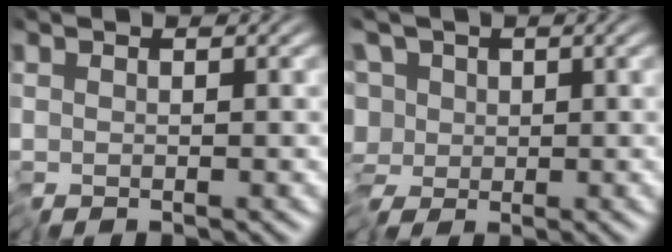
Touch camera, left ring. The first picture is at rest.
{"total": 6.1, "force": [-0.7, 4.7, 3.8], "torque": [-0.051, 0.020, -0.044]}